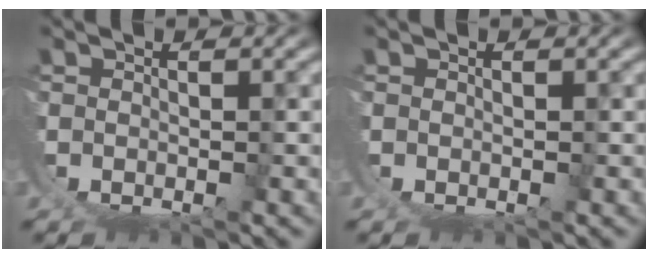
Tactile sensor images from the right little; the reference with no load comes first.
{"total": 0.0}